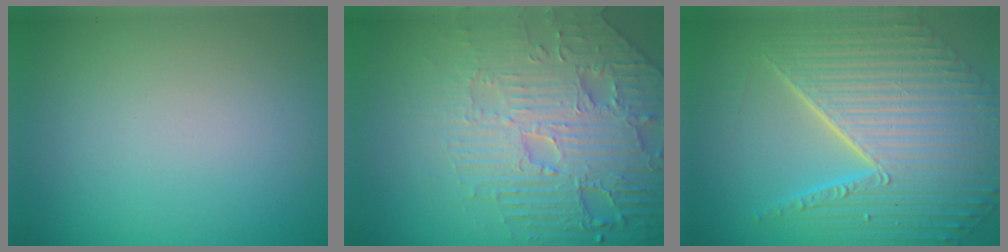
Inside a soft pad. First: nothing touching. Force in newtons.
{"total": 7.3, "press": 5.9, "slide": 4.4}
{"total": 11.2, "press": 7.4, "slide": 8.5}